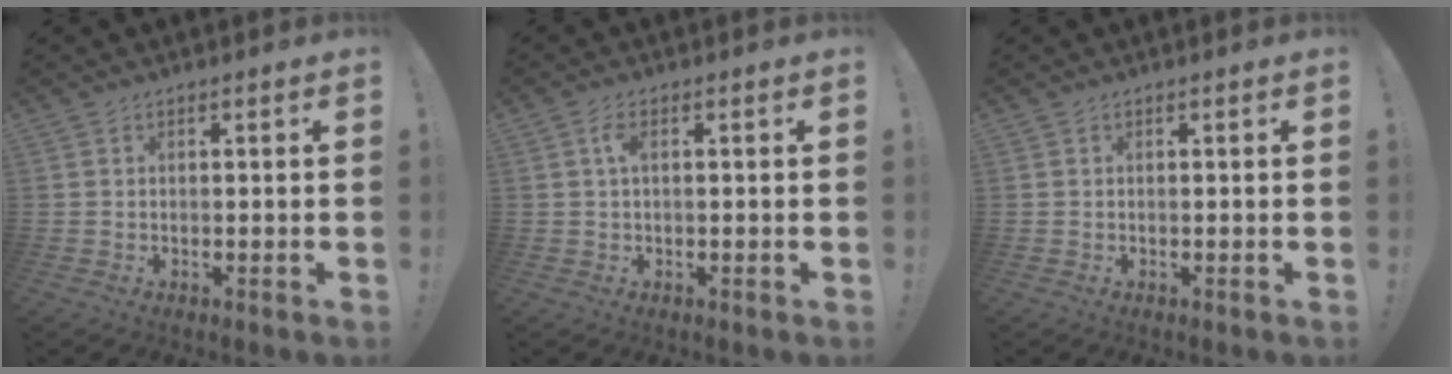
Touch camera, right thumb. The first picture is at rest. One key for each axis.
{"total": 2.8, "fx": 0.6, "fy": 1.1, "fz": 2.5, "tx": -0.052, "ty": 0.006, "tz": 0.009}
{"total": 0.0}